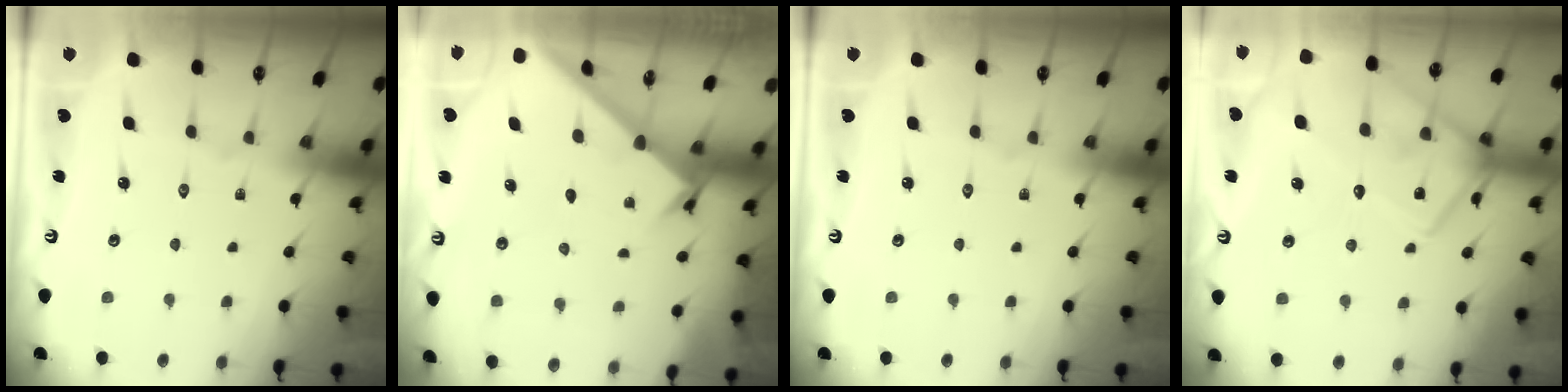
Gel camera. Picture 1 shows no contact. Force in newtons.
{"total": 1.8, "press": 1.8, "slide": 0.2}
{"total": 0.0}
{"total": 16.0, "press": 16.0, "slide": 0.9}